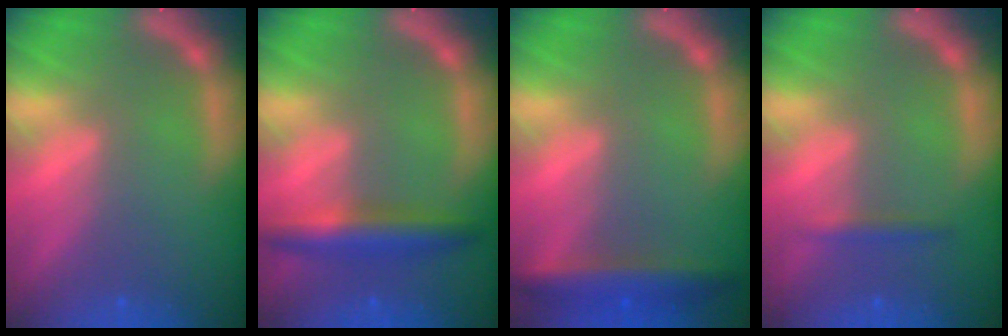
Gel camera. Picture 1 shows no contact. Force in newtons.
{"total": 4.5}
{"total": 4.5}
{"total": 1.4}